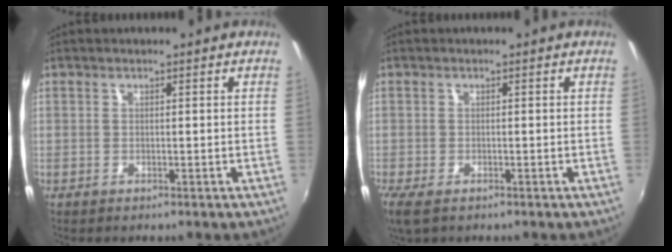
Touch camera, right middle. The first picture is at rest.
{"total": 4.1, "force": [-2.7, 1.6, 2.8], "torque": [-0.062, -0.019, -0.047]}